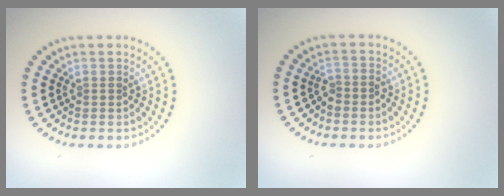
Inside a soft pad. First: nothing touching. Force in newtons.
{"total": 1.3, "press": 1.1, "slide": 0.7}